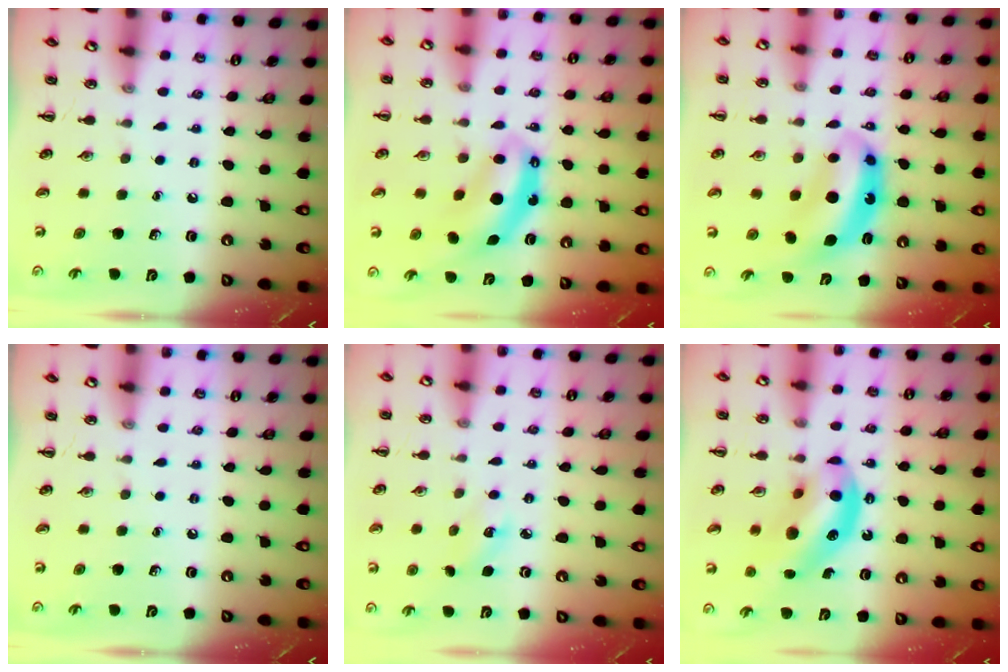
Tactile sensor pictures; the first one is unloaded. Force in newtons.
{"total": 6.8, "press": 6.8, "slide": 0.7}
{"total": 8.8, "press": 8.5, "slide": 2.1}
{"total": 0.0}
{"total": 4.0, "press": 3.8, "slide": 1.0}
{"total": 13.7, "press": 13.3, "slide": 3.3}